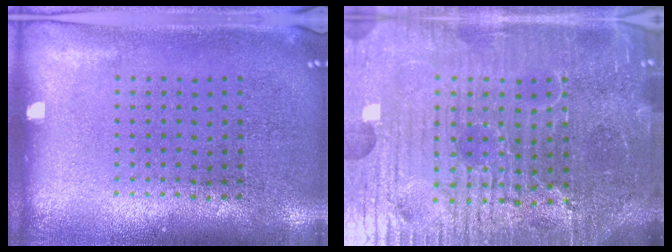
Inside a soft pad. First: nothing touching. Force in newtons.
{"total": 6.6, "press": 6.0, "slide": 2.8}